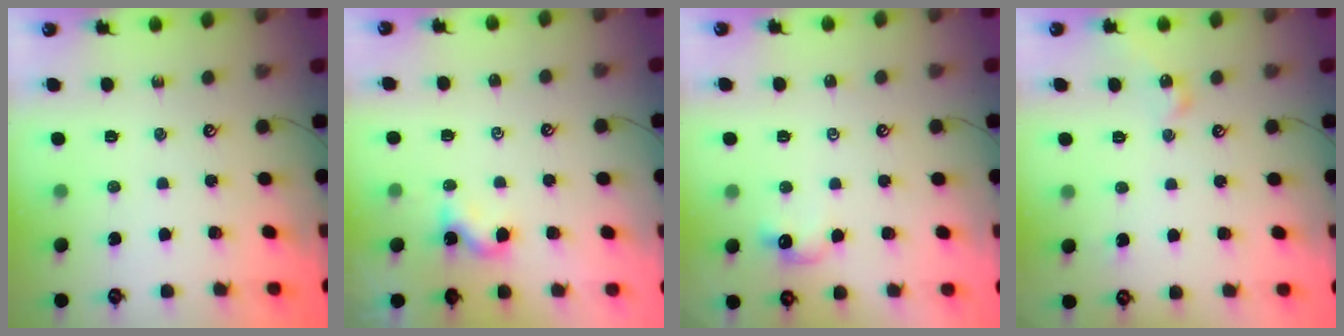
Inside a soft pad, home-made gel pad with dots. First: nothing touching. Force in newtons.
{"total": 1.2, "press": 1.2, "slide": 0.2}
{"total": 2.3, "press": 2.2, "slide": 0.5}
{"total": 6.3, "press": 6.2, "slide": 0.8}